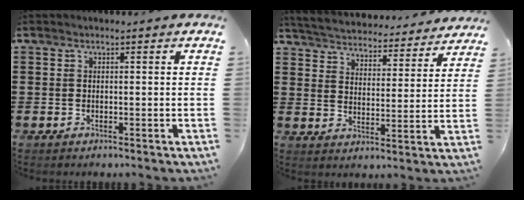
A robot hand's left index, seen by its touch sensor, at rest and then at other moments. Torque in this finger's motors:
{"motor_torque": [1.70, -0.44, 0.42, 0.08]}